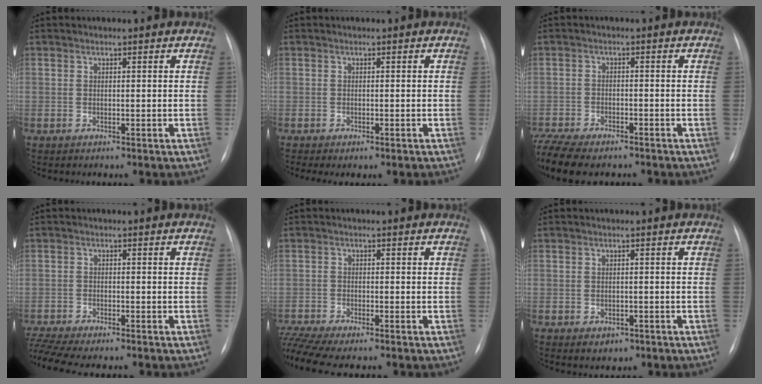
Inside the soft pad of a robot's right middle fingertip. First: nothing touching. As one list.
[{"total": 2.3, "force": [-1.7, 0.3, 1.5], "torque": [-0.019, -0.010, -0.021]}, {"total": 11.6, "force": [-9.5, 3.8, 5.5], "torque": [-0.118, -0.008, -0.147]}, {"total": 7.1, "force": [-6.4, 0.3, 3.2], "torque": [-0.063, -0.008, -0.105]}, {"total": 6.6, "force": [-5.8, -0.3, 3.2], "torque": [-0.066, -0.012, -0.101]}, {"total": 2.3, "force": [-1.2, 1.6, 1.1], "torque": [-0.010, 0.001, -0.005]}]